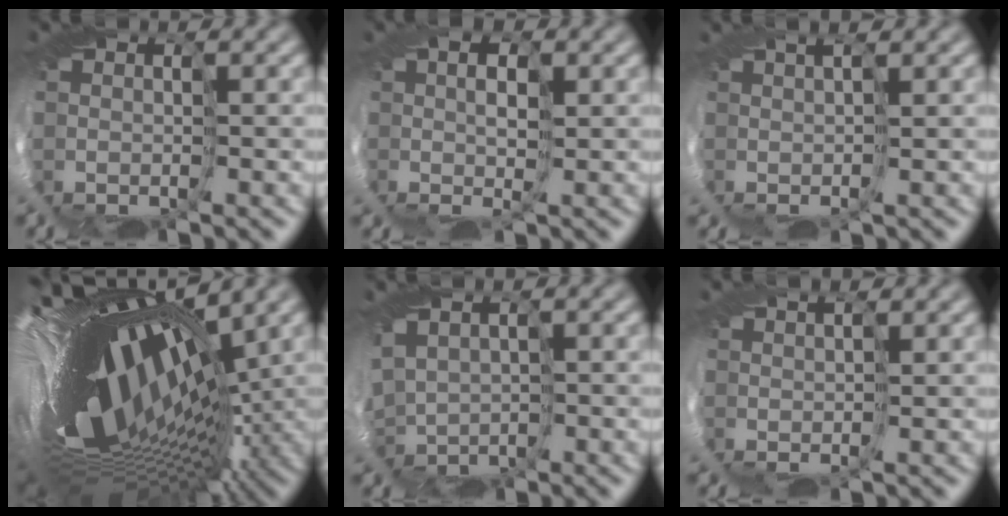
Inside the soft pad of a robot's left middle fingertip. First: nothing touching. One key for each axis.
{"total": 1.6, "fx": 0.5, "fy": -1.5, "fz": 0.3, "tx": 0.005, "ty": 0.011, "tz": -0.008}
{"total": 2.7, "fx": 1.1, "fy": -2.3, "fz": -0.8, "tx": 0.031, "ty": 0.023, "tz": -0.003}
{"total": 16.0, "fx": 2.1, "fy": 5.0, "fz": 15.1, "tx": -0.238, "ty": -0.007, "tz": 0.012}
{"total": 1.9, "fx": 0.0, "fy": 1.3, "fz": 1.4, "tx": -0.023, "ty": -0.007, "tz": -0.013}
{"total": 2.5, "fx": 1.7, "fy": -1.6, "fz": -0.7, "tx": 0.017, "ty": 0.020, "tz": 0.008}